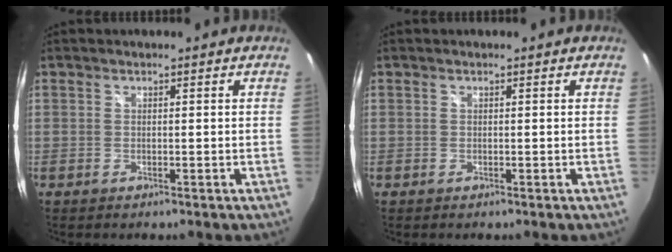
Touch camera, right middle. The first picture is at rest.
{"total": 0.0}